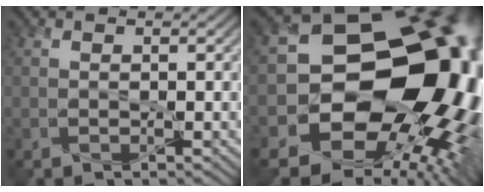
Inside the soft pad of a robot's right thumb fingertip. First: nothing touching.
{"total": 19.9, "force": [-0.2, 15.7, 12.2], "torque": [-0.167, -0.035, 0.019]}